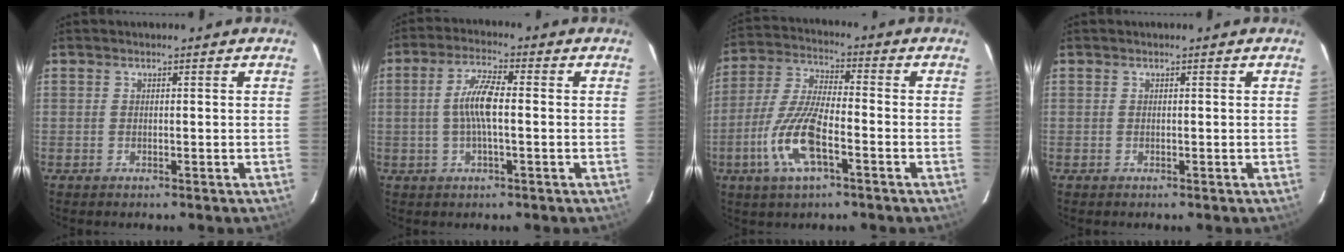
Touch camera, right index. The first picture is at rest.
{"total": 6.5, "force": [-0.3, 1.3, 6.4], "torque": [-0.125, 0.008, -0.006]}
{"total": 12.5, "force": [-5.0, 3.8, 10.8], "torque": [-0.235, -0.006, -0.100]}
{"total": 0.0}